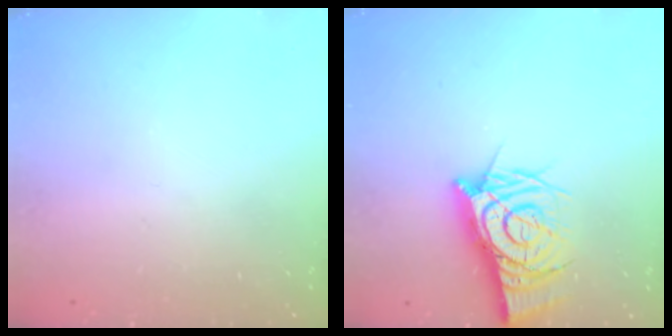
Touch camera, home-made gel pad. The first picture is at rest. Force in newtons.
{"total": 10.8, "press": 10.8, "slide": 1.1}